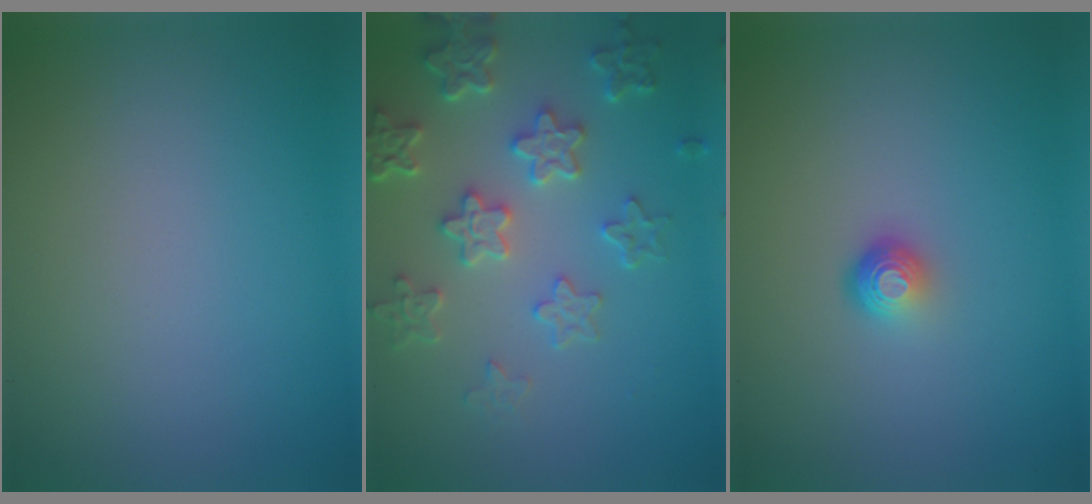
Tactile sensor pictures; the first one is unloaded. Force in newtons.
{"total": 5.1, "press": 4.2, "slide": 2.9}
{"total": 1.7, "press": 1.2, "slide": 1.3}